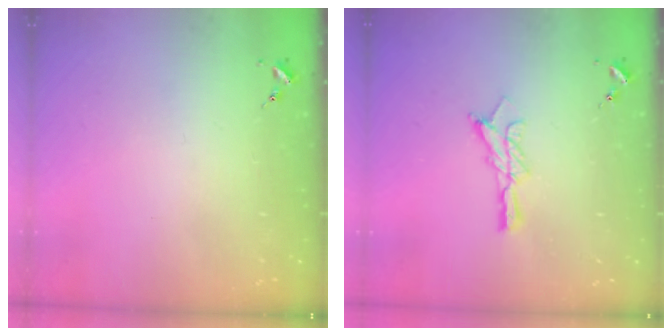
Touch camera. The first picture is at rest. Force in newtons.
{"total": 9.5, "press": 9.5, "slide": 0.4}